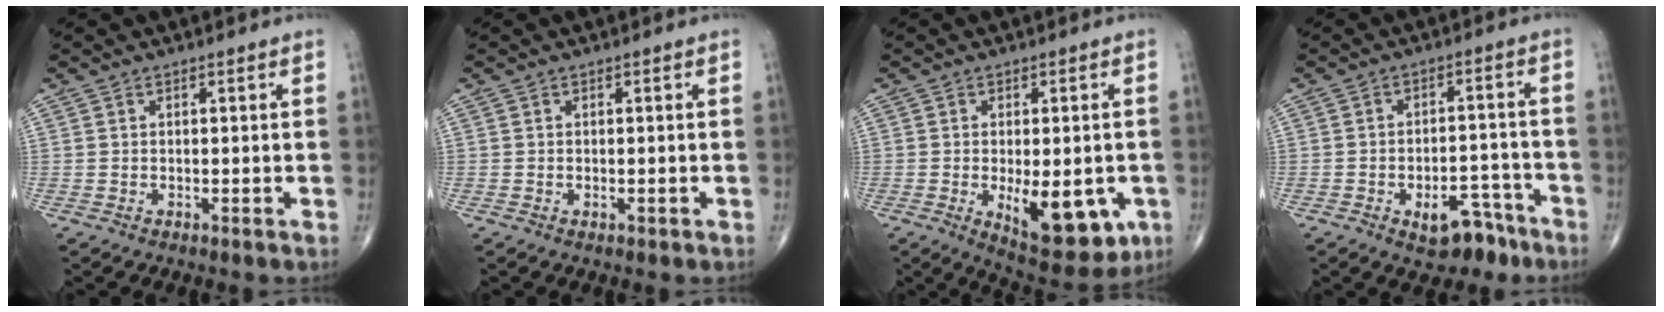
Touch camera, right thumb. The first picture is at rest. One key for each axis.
{"total": 0.6, "fx": -0.2, "fy": 0.3, "fz": 0.4, "tx": -0.007, "ty": 0.001, "tz": -0.002}
{"total": 13.5, "fx": -3.7, "fy": 6.2, "fz": 11.4, "tx": -0.137, "ty": -0.013, "tz": -0.034}
{"total": 8.5, "fx": -5.2, "fy": 4.6, "fz": 4.9, "tx": -0.043, "ty": 0.044, "tz": -0.067}